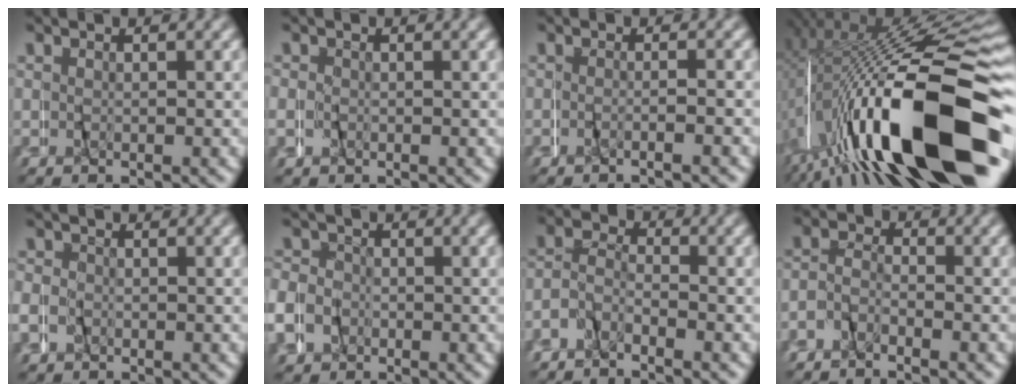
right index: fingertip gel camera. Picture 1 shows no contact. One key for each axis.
{"total": 1.1, "fx": 0.1, "fy": 1.1, "fz": 0.0, "tx": -0.004, "ty": 0.009, "tz": -0.003}
{"total": 1.5, "fx": -1.3, "fy": -0.8, "fz": 0.2, "tx": -0.014, "ty": 0.008, "tz": -0.026}
{"total": 19.5, "fx": -6.8, "fy": 7.1, "fz": 16.8, "tx": -0.280, "ty": 0.003, "tz": -0.078}
{"total": 2.5, "fx": -0.1, "fy": 2.5, "fz": 0.3, "tx": -0.017, "ty": 0.007, "tz": -0.007}
{"total": 5.8, "fx": -0.6, "fy": 5.6, "fz": 1.2, "tx": -0.039, "ty": 0.006, "tz": -0.022}
{"total": 3.5, "fx": -1.7, "fy": 2.7, "fz": 1.4, "tx": -0.040, "ty": 0.009, "tz": -0.042}
{"total": 1.6, "fx": -1.6, "fy": 0.4, "fz": -0.1, "tx": -0.002, "ty": 0.014, "tz": -0.041}